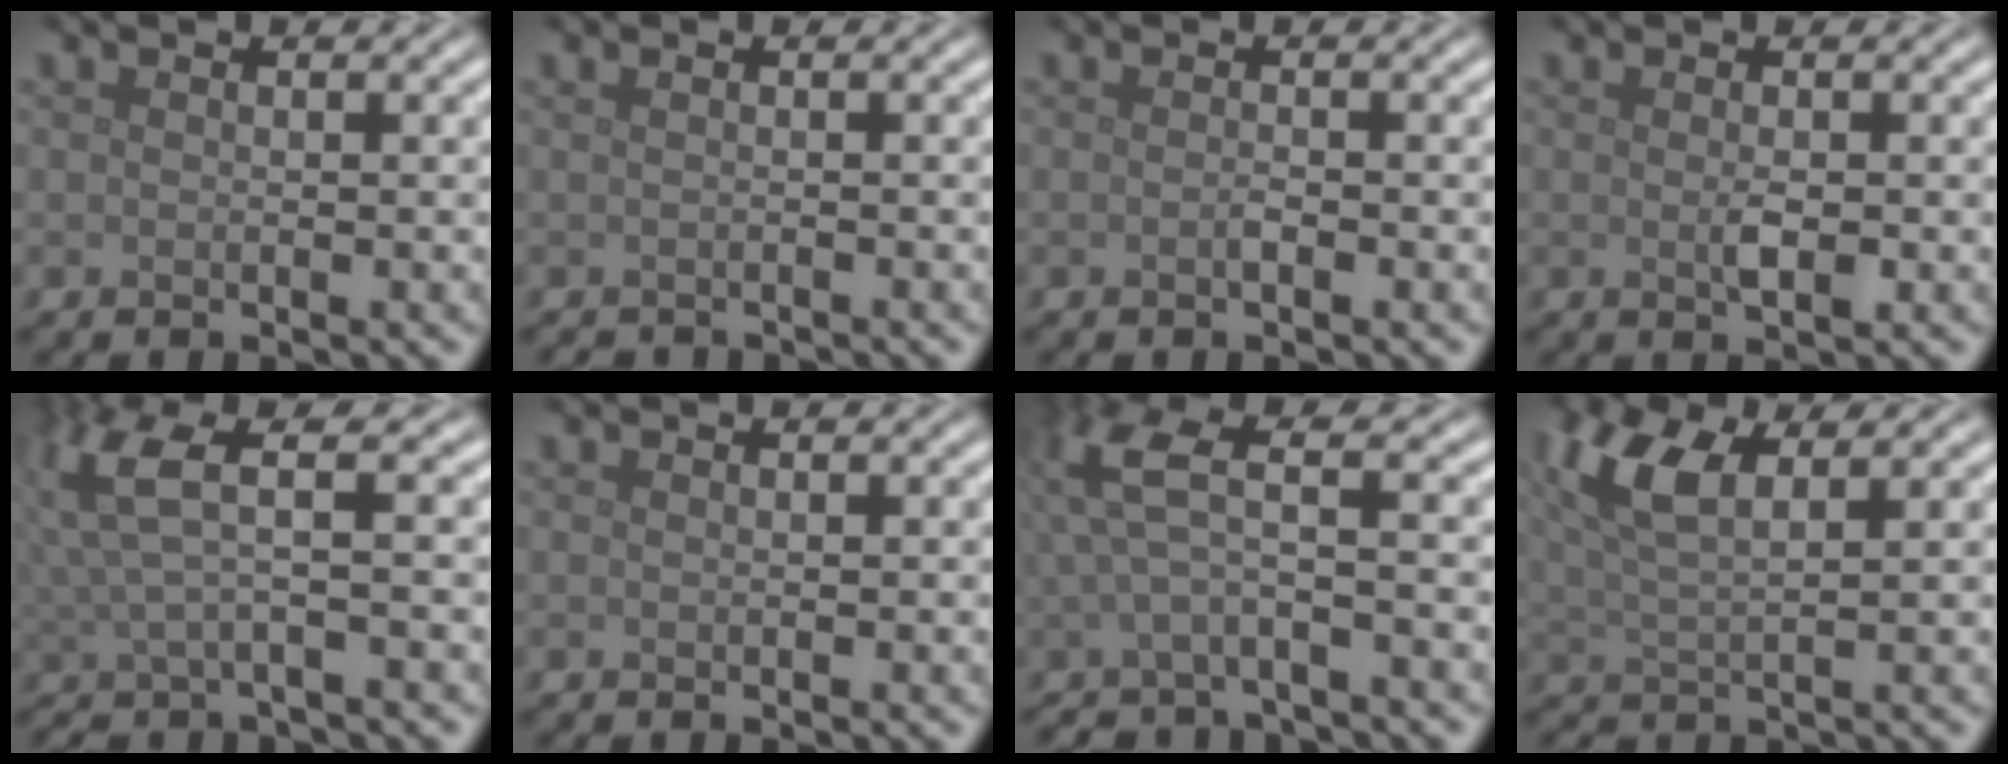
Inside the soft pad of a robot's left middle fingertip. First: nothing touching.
{"total": 1.7, "force": [-1.5, 0.3, 0.7], "torque": [-0.004, -0.007, -0.028]}
{"total": 0.7, "force": [-0.3, 0.1, 0.6], "torque": [-0.013, 0.001, -0.006]}
{"total": 1.5, "force": [-0.1, 0.4, 1.5], "torque": [-0.029, -0.005, -0.001]}
{"total": 4.2, "force": [1.1, 0.5, 4.0], "torque": [-0.093, 0.007, 0.015]}
{"total": 0.0}
{"total": 3.8, "force": [-0.3, 0.9, 3.6], "torque": [-0.090, -0.002, -0.012]}
{"total": 6.1, "force": [2.6, 2.4, 5.0], "torque": [-0.118, 0.011, 0.050]}